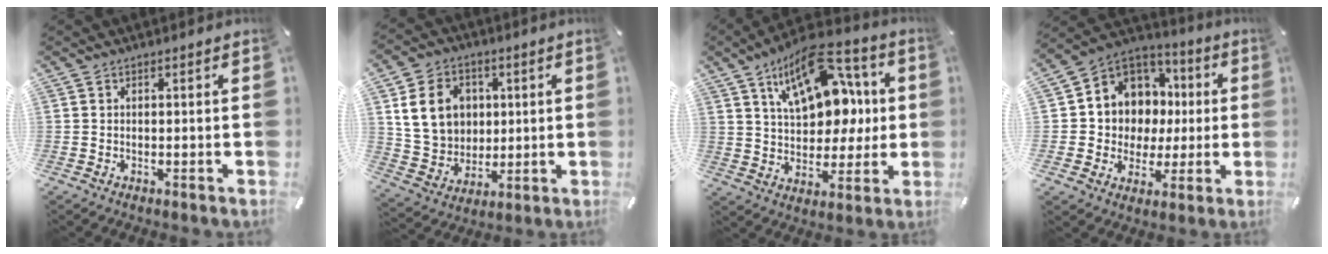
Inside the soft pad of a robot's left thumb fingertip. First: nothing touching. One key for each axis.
{"total": 13.1, "fx": 2.8, "fy": 11.1, "fz": 6.2, "tx": -0.117, "ty": 0.008, "tz": 0.059}
{"total": 18.6, "fx": 8.2, "fy": 11.4, "fz": 12.1, "tx": -0.185, "ty": -0.036, "tz": 0.147}
{"total": 10.1, "fx": 1.5, "fy": 9.9, "fz": 1.5, "tx": -0.039, "ty": -0.023, "tz": 0.041}